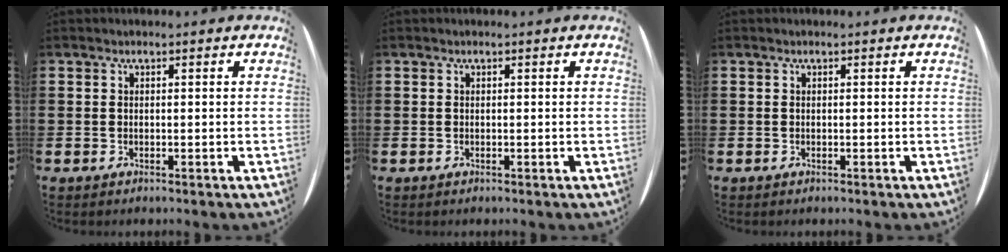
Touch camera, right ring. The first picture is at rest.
{"total": 0.0}
{"total": 0.0}